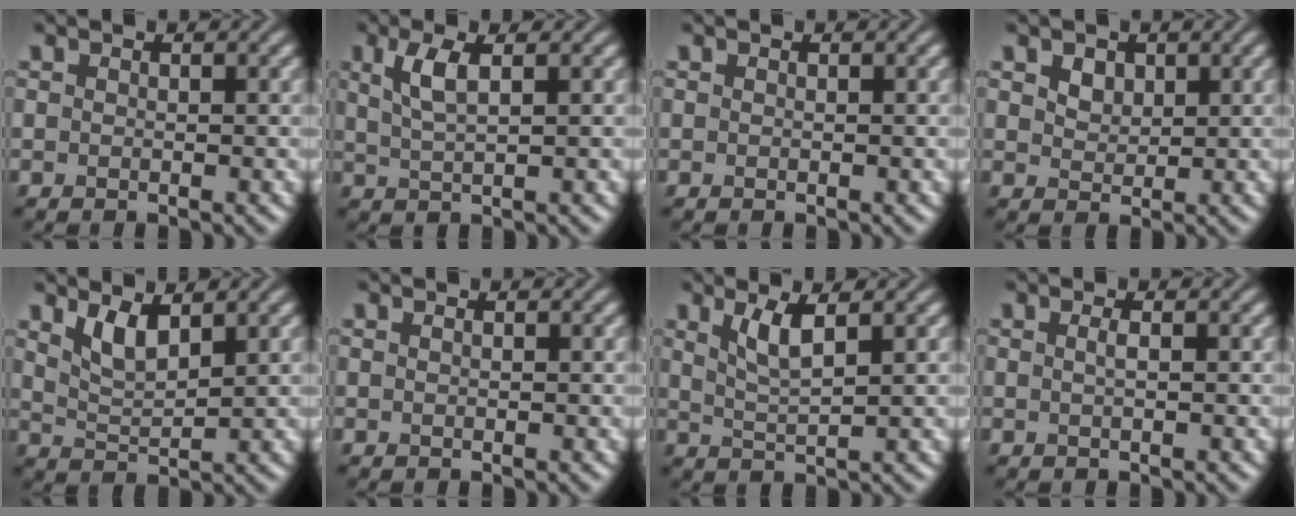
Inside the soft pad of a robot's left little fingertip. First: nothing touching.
{"total": 2.9, "force": [1.1, 0.9, 2.6], "torque": [-0.054, 0.002, 0.024]}
{"total": 0.0}
{"total": 1.9, "force": [1.1, 1.3, 0.9], "torque": [-0.018, 0.000, 0.015]}
{"total": 3.0, "force": [1.9, 0.9, 2.1], "torque": [-0.047, -0.009, 0.042]}
{"total": 0.0}
{"total": 2.8, "force": [1.4, 0.6, 2.4], "torque": [-0.048, -0.004, 0.031]}
{"total": 0.9, "force": [0.1, 0.2, 0.8], "torque": [-0.016, 0.005, 0.001]}